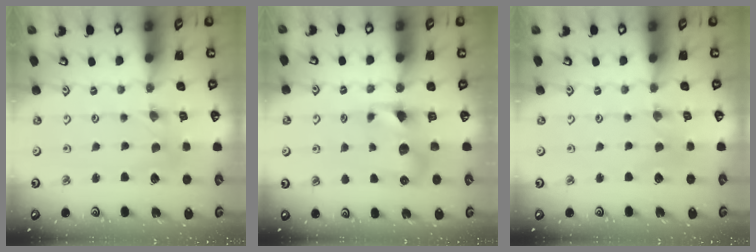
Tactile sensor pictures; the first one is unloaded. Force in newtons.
{"total": 7.9, "press": 7.9, "slide": 0.8}
{"total": 0.6, "press": 0.5, "slide": 0.1}